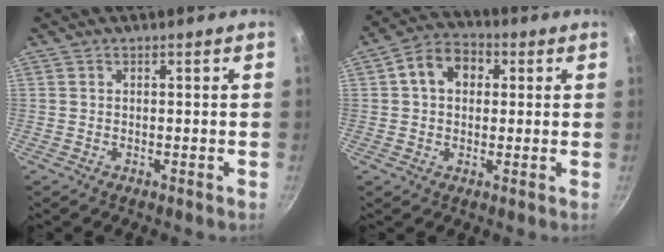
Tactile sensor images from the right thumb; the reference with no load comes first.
{"total": 8.9, "force": [2.0, 6.7, 5.5], "torque": [-0.063, 0.019, 0.018]}